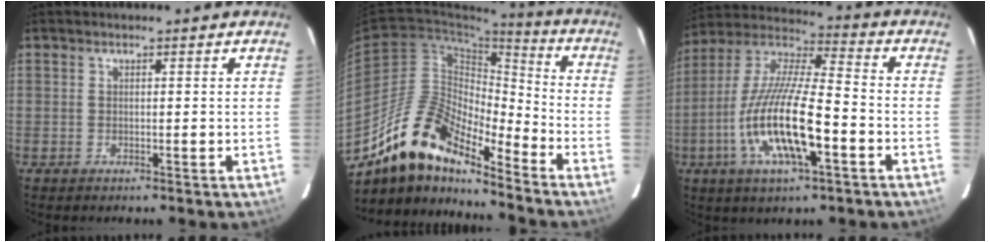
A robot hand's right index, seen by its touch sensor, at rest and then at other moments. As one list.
[{"total": 17.1, "force": [-13.6, 5.1, 9.1], "torque": [-0.163, -0.001, -0.262]}, {"total": 17.8, "force": [-6.1, 4.4, 16.1], "torque": [-0.326, -0.016, -0.122]}]